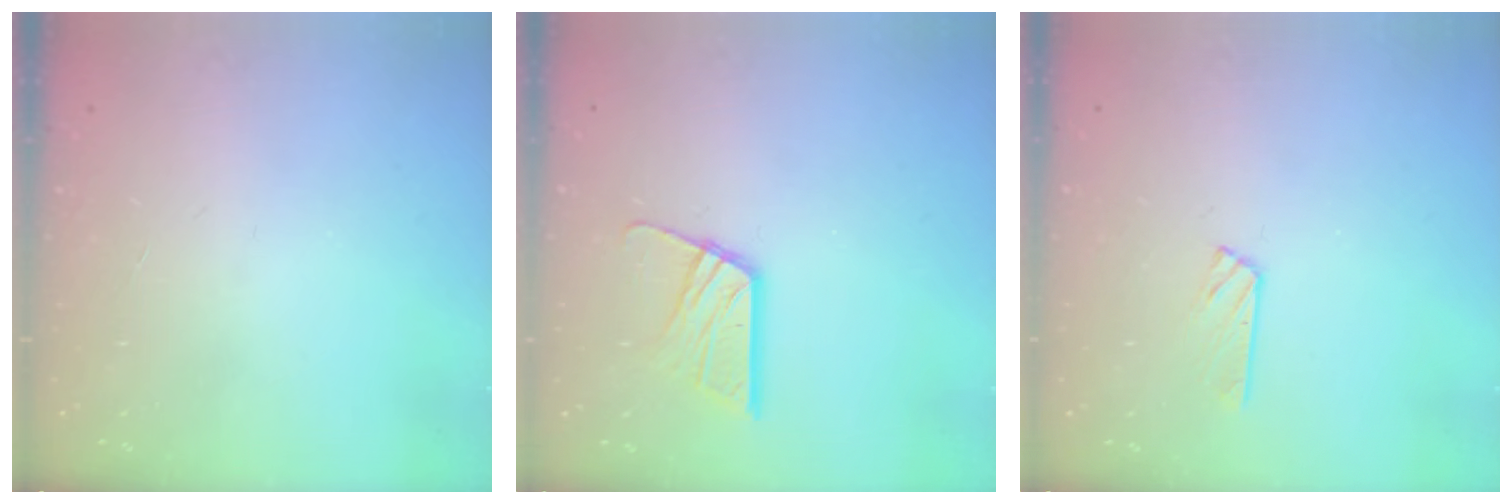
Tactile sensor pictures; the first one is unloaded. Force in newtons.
{"total": 11.5, "press": 11.5, "slide": 1.2}
{"total": 2.9, "press": 2.9, "slide": 0.3}